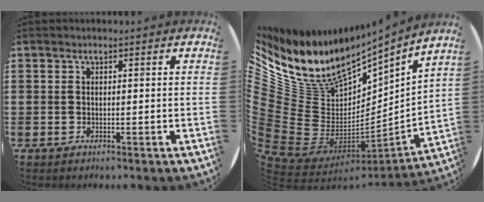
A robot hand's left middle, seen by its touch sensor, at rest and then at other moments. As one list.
[{"total": 11.1, "force": [6.6, 8.1, 3.8], "torque": [-0.141, -0.065, 0.122]}]